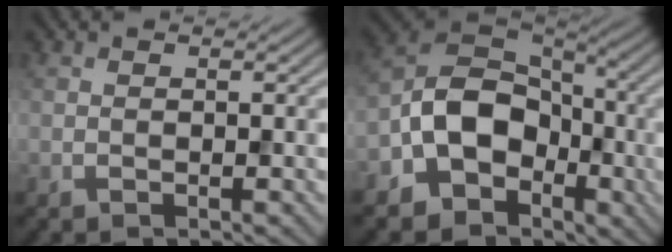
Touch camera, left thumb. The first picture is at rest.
{"total": 10.7, "force": [-3.8, 8.3, 5.5], "torque": [-0.102, -0.012, -0.084]}